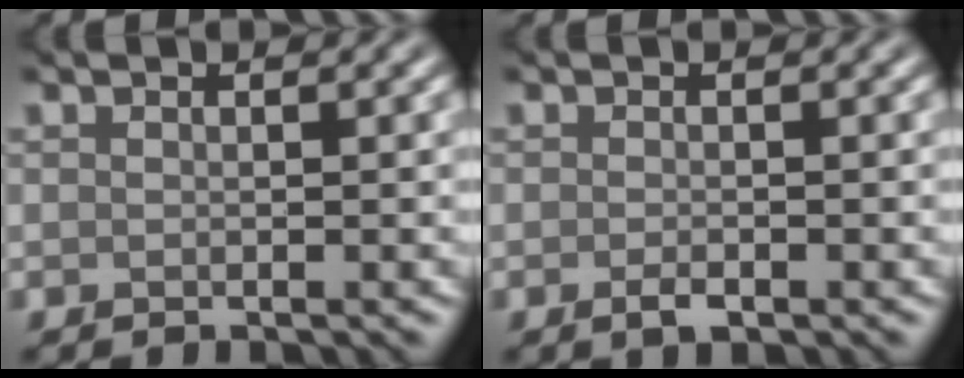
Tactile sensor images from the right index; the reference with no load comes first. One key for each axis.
{"total": 1.1, "fx": -0.6, "fy": 0.4, "fz": 0.9, "tx": -0.017, "ty": -0.003, "tz": -0.010}